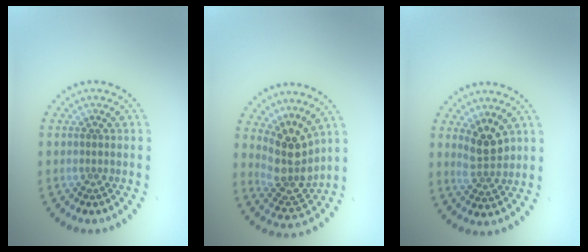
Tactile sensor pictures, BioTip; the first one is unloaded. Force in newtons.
{"total": 4.0, "press": 3.1, "slide": 2.5}
{"total": 2.6, "press": 2.4, "slide": 1.0}